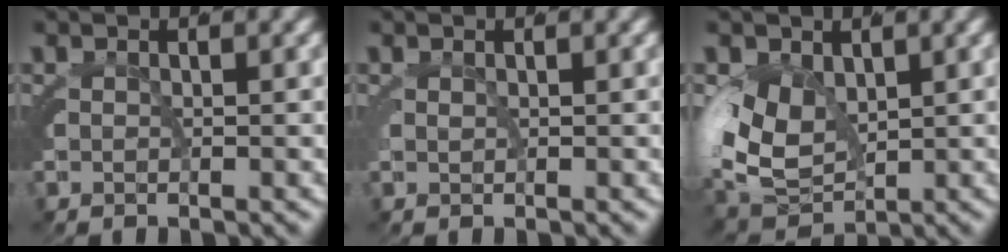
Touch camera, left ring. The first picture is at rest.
{"total": 0.6, "force": [0.4, 0.3, 0.4], "torque": [-0.013, -0.005, 0.011]}
{"total": 9.0, "force": [-0.1, 7.0, 5.7], "torque": [-0.134, -0.041, 0.016]}